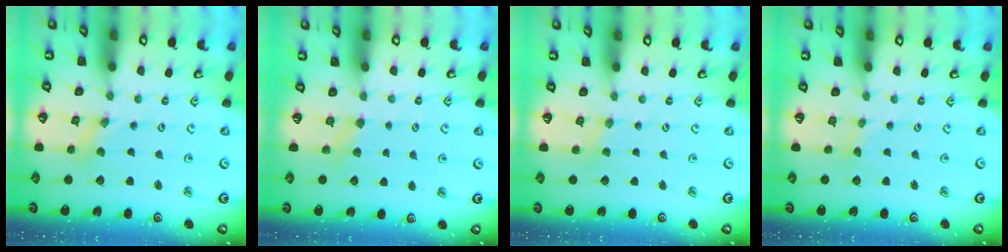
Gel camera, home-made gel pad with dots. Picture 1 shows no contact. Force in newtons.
{"total": 4.0, "press": 3.9, "slide": 0.6}
{"total": 1.5, "press": 1.5, "slide": 0.3}
{"total": 1.3, "press": 1.2, "slide": 0.2}